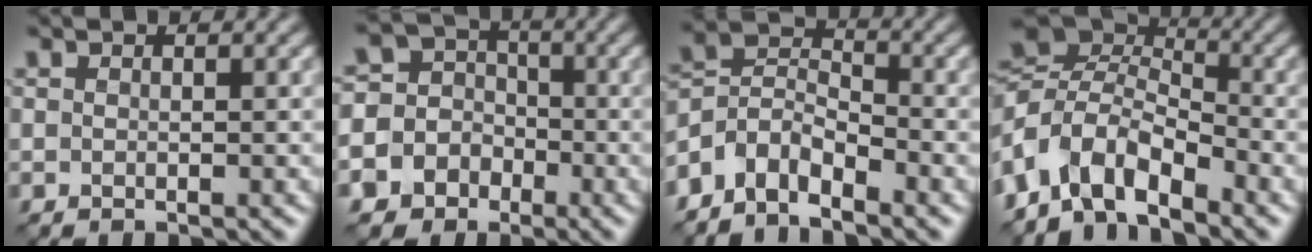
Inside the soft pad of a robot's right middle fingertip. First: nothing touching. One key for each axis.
{"total": 8.2, "fx": -4.0, "fy": 7.1, "fz": 0.9, "tx": -0.029, "ty": -0.003, "tz": -0.083}
{"total": 4.7, "fx": -3.6, "fy": 2.2, "fz": 2.1, "tx": -0.038, "ty": 0.002, "tz": -0.084}
{"total": 7.4, "fx": -3.4, "fy": 4.6, "fz": 4.7, "tx": -0.082, "ty": 0.003, "tz": -0.082}